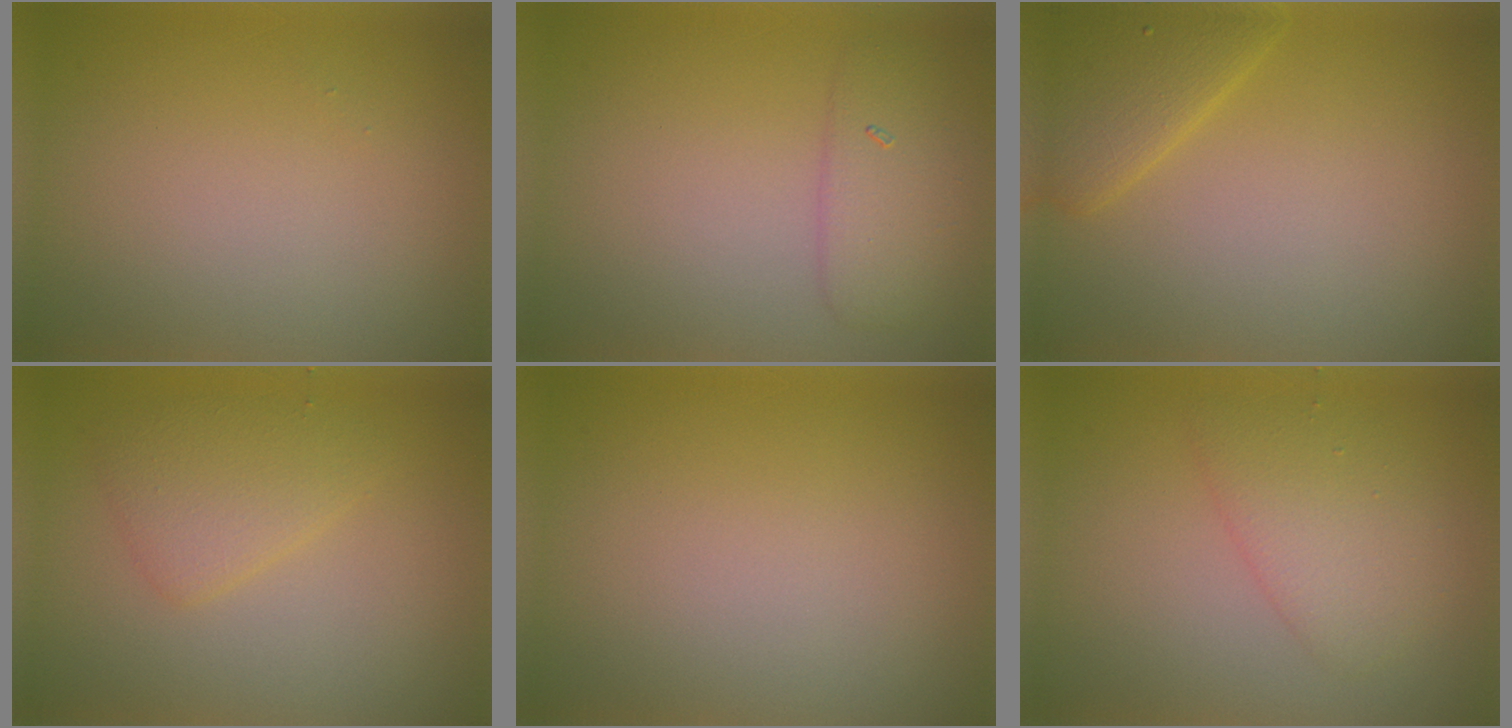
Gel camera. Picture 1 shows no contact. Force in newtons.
{"total": 3.0, "press": 3.0, "slide": 0.2}
{"total": 3.4, "press": 3.4, "slide": 0.2}
{"total": 2.6, "press": 2.6, "slide": 0.1}
{"total": 0.0}
{"total": 3.1, "press": 3.1, "slide": 0.2}